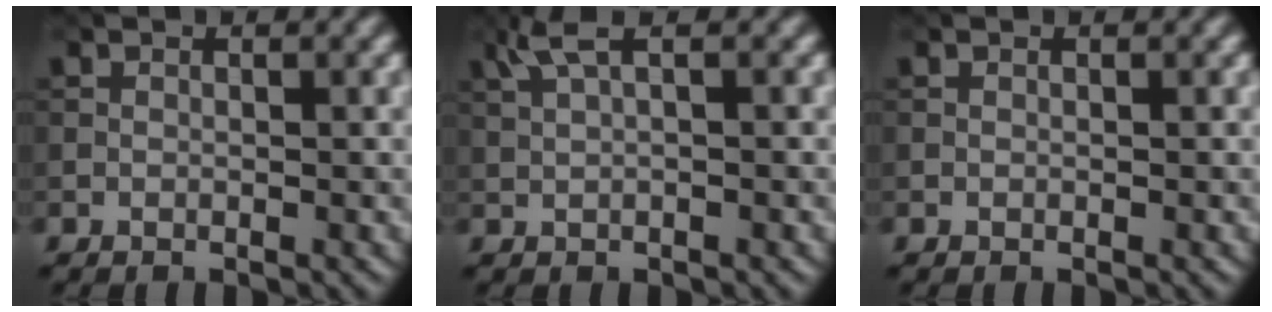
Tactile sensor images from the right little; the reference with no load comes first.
{"total": 2.4, "force": [1.2, 0.5, 2.1], "torque": [-0.045, 0.008, 0.026]}
{"total": 0.0}